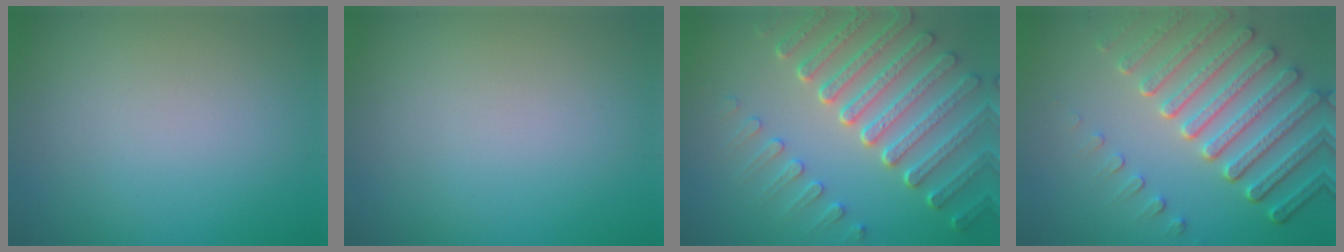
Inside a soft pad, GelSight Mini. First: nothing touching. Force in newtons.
{"total": 0.0}
{"total": 7.6, "press": 5.7, "slide": 5.0}
{"total": 6.8, "press": 5.3, "slide": 4.2}